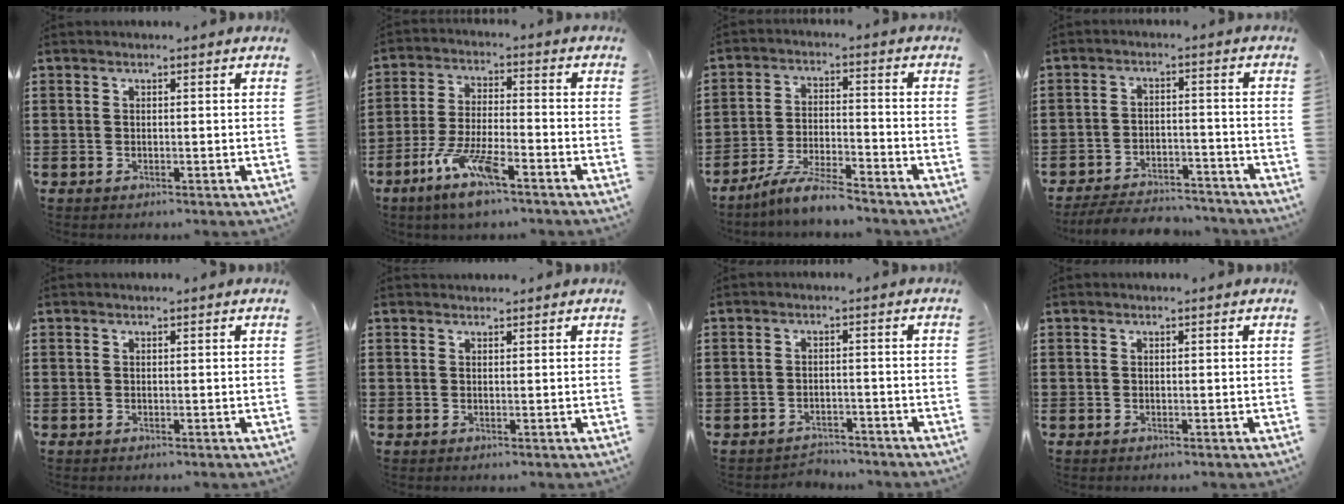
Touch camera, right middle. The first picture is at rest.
{"total": 8.6, "force": [-5.4, 1.5, 6.6], "torque": [-0.142, -0.009, -0.101]}
{"total": 6.5, "force": [-5.9, 0.4, 2.7], "torque": [-0.061, 0.000, -0.115]}
{"total": 5.6, "force": [-5.4, 0.9, 0.9], "torque": [-0.018, 0.011, -0.109]}
{"total": 0.0}
{"total": 0.9, "force": [0.8, 0.3, -0.1], "torque": [0.009, -0.002, 0.014]}
{"total": 2.7, "force": [-2.6, 0.7, -0.4], "torque": [-0.001, 0.002, -0.059]}
{"total": 0.0}